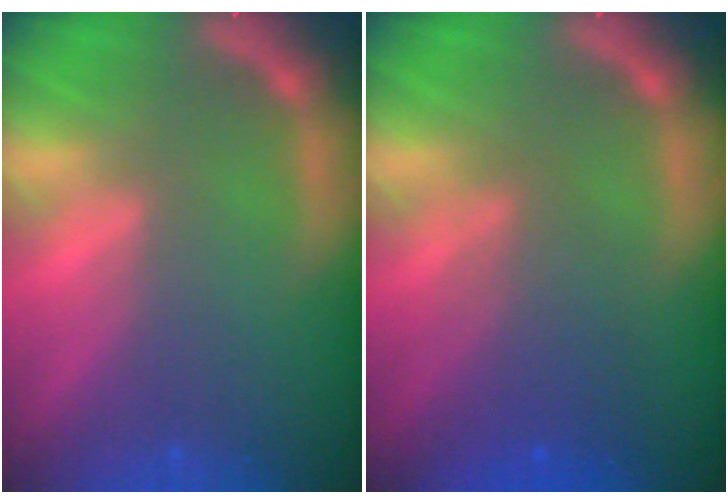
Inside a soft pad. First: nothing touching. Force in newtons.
{"total": 4.1}